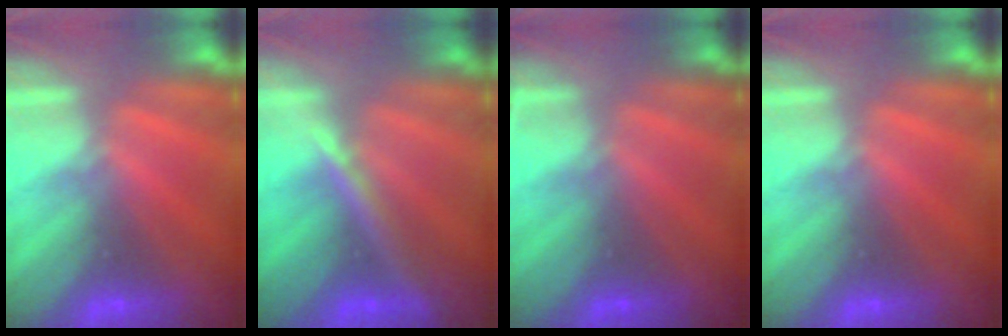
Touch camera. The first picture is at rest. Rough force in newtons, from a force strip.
{"total": 2.4}
{"total": 2.4}
{"total": 0.0}